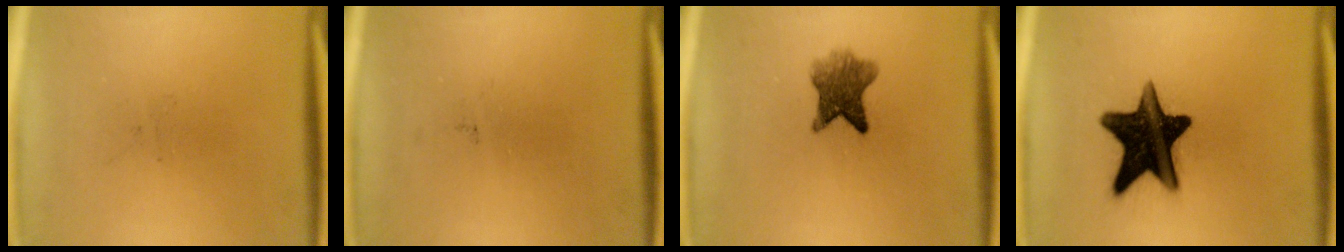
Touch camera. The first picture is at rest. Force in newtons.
{"total": 0.0}
{"total": 6.0}
{"total": 16.0}